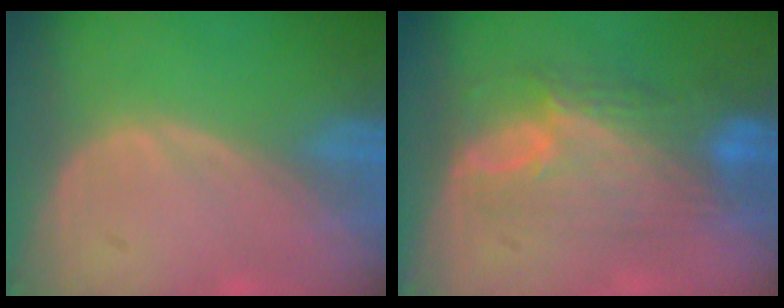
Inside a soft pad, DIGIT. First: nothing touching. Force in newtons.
{"total": 8.3, "press": 7.9, "slide": 2.3}